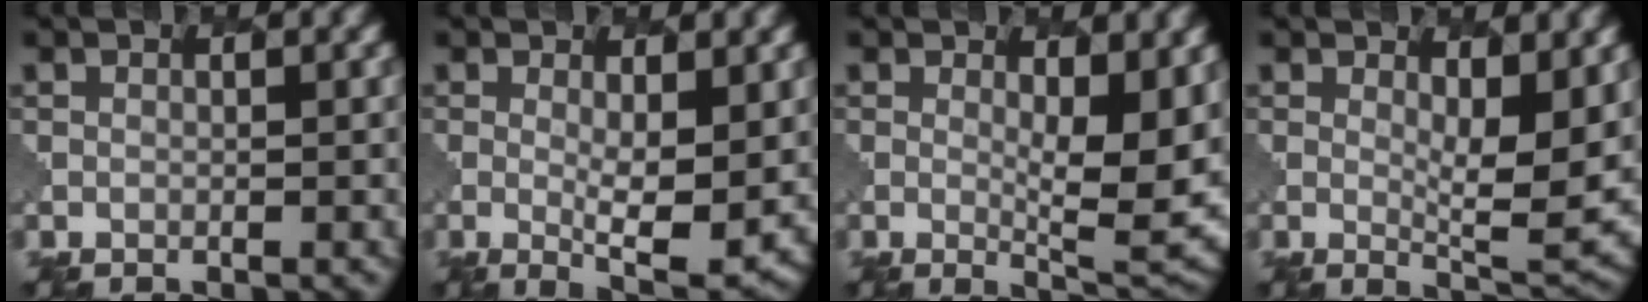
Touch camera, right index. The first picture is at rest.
{"total": 4.8, "force": [0.5, 1.2, 4.6], "torque": [-0.075, -0.017, 0.014]}
{"total": 6.7, "force": [1.1, 2.0, 6.3], "torque": [-0.096, -0.016, 0.025]}
{"total": 5.4, "force": [1.5, 1.6, 5.0], "torque": [-0.077, -0.015, 0.030]}